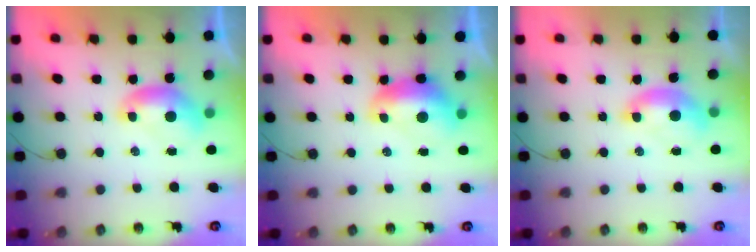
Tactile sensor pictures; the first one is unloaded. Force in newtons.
{"total": 2.2, "press": 2.1, "slide": 0.8}
{"total": 1.7, "press": 1.5, "slide": 0.7}